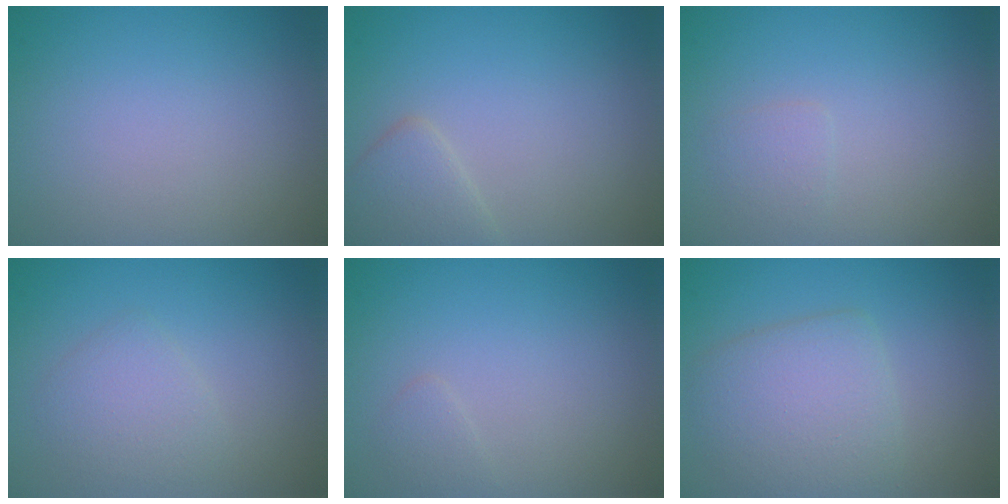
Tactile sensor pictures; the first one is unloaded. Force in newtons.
{"total": 2.5, "press": 2.5, "slide": 0.2}
{"total": 1.1, "press": 1.1, "slide": 0.1}
{"total": 2.2, "press": 2.2, "slide": 0.1}
{"total": 0.8, "press": 0.8, "slide": 0.0}
{"total": 4.3, "press": 4.3, "slide": 0.4}